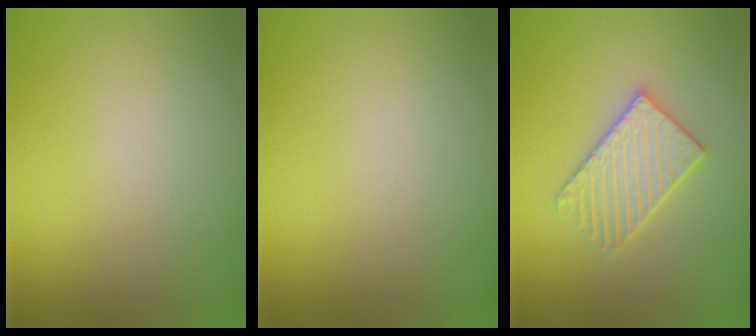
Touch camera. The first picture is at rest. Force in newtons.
{"total": 0.0}
{"total": 3.3, "press": 3.3, "slide": 0.6}